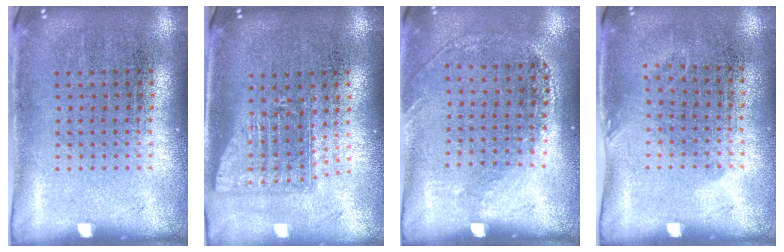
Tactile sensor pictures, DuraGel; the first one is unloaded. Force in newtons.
{"total": 1.6, "press": 1.2, "slide": 1.0}
{"total": 1.2, "press": 0.9, "slide": 0.8}
{"total": 0.8, "press": 0.6, "slide": 0.5}